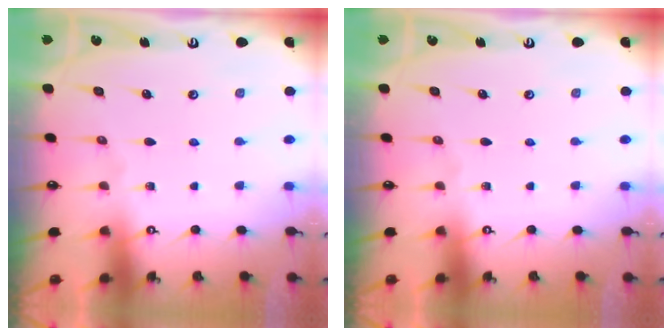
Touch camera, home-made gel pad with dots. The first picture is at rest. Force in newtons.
{"total": 0.0}